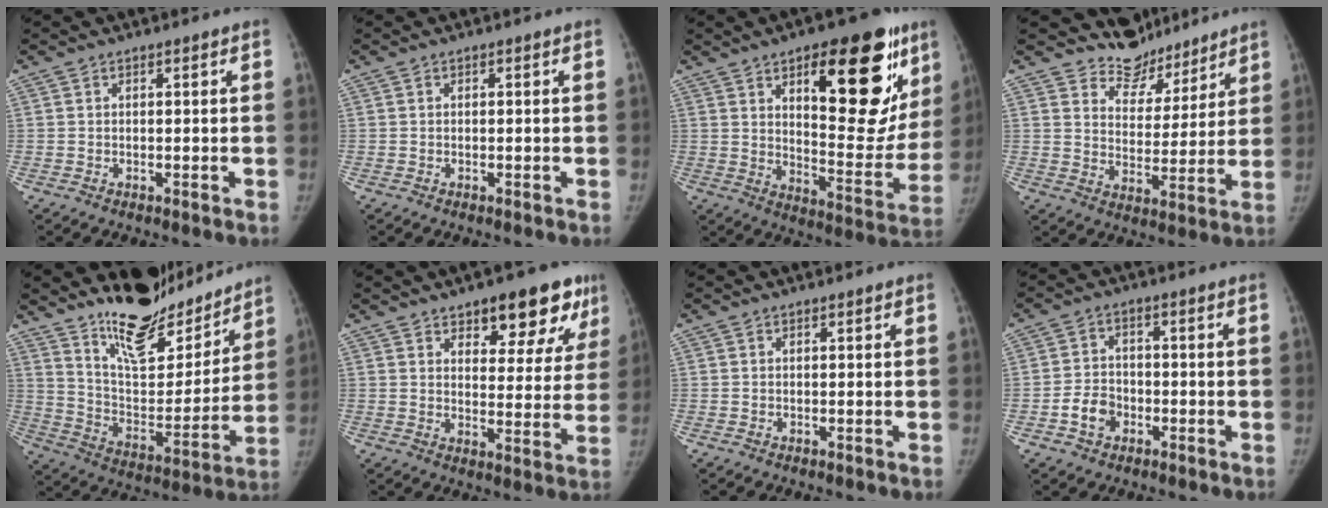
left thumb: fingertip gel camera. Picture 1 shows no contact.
{"total": 0.0}
{"total": 25.5, "force": [11.7, 10.0, 20.3], "torque": [-0.227, -0.047, 0.170]}
{"total": 9.3, "force": [8.4, 4.0, 0.1], "torque": [0.032, -0.072, 0.143]}
{"total": 20.3, "force": [17.1, 7.2, 8.3], "torque": [-0.074, -0.120, 0.280]}
{"total": 15.0, "force": [9.1, 6.4, 10.1], "torque": [-0.079, -0.043, 0.120]}
{"total": 0.0}
{"total": 5.2, "force": [-2.1, 4.1, 2.4], "torque": [-0.027, 0.019, -0.038]}